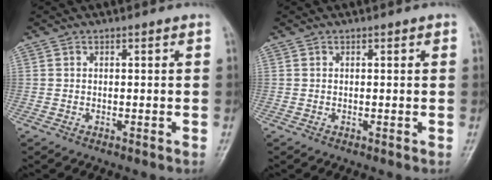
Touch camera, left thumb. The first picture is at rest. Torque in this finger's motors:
{"motor_torque": [-0.20, -0.11, -0.29, -0.27, 0.00]}